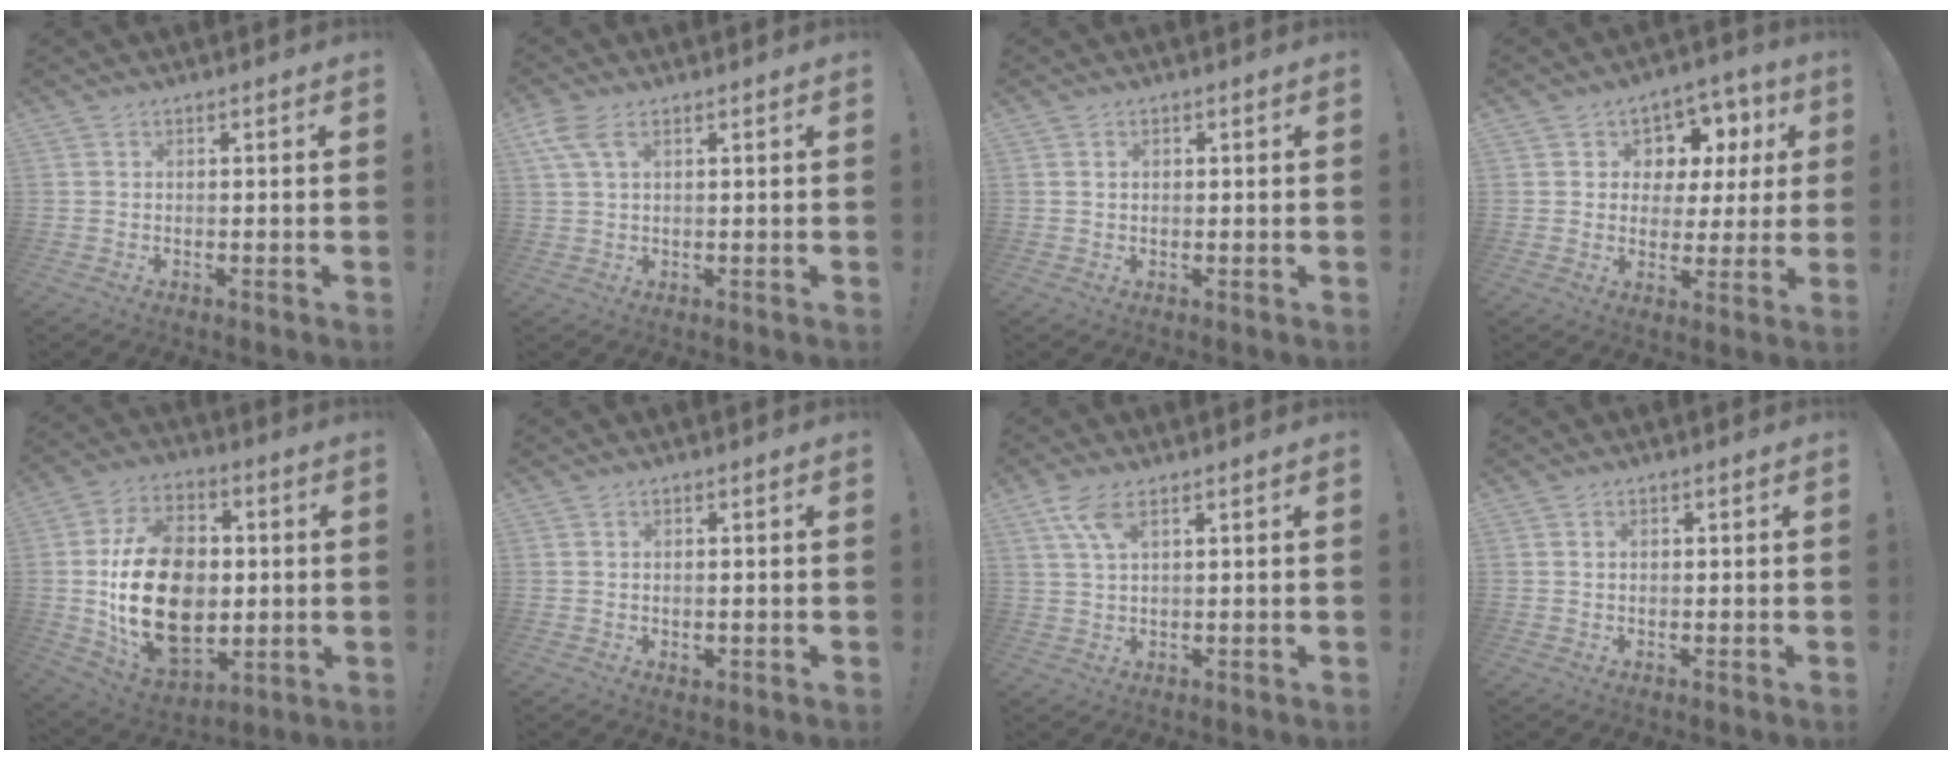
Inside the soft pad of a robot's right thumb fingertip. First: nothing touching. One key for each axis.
{"total": 5.7, "fx": 2.6, "fy": 2.6, "fz": 4.4, "tx": -0.098, "ty": 0.000, "tz": 0.049}
{"total": 0.8, "fx": 0.3, "fy": 0.6, "fz": 0.5, "tx": -0.012, "ty": 0.004, "tz": 0.005}
{"total": 8.0, "fx": 2.8, "fy": 7.0, "fz": 2.7, "tx": -0.030, "ty": -0.025, "tz": 0.056}
{"total": 26.2, "fx": -0.8, "fy": 18.2, "fz": 18.8, "tx": -0.341, "ty": 0.005, "tz": 0.002}
{"total": 0.9, "fx": 0.0, "fy": 0.5, "fz": 0.8, "tx": -0.004, "ty": -0.001, "tz": -0.001}
{"total": 5.7, "fx": 3.1, "fy": 1.8, "fz": 4.4, "tx": -0.088, "ty": -0.008, "tz": 0.056}
{"total": 0.8, "fx": 0.3, "fy": 0.6, "fz": 0.4, "tx": -0.010, "ty": 0.003, "tz": 0.006}